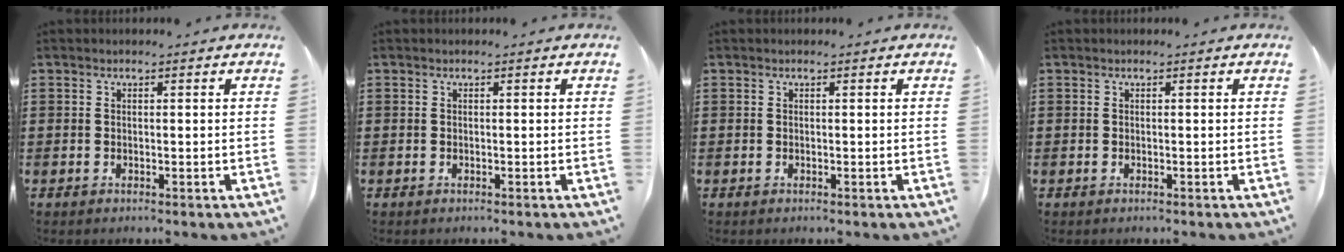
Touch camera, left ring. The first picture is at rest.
{"total": 0.0}
{"total": 0.0}
{"total": 0.0}